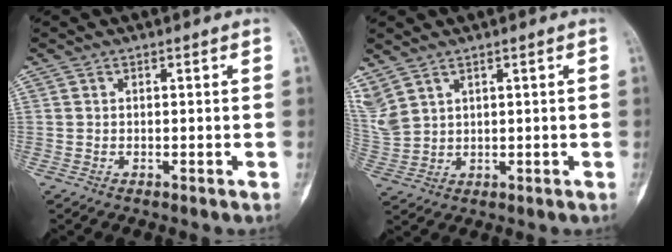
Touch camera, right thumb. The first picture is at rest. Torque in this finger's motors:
{"motor_torque": [-0.28, 0.32, 0.33, 0.50, 0.09]}